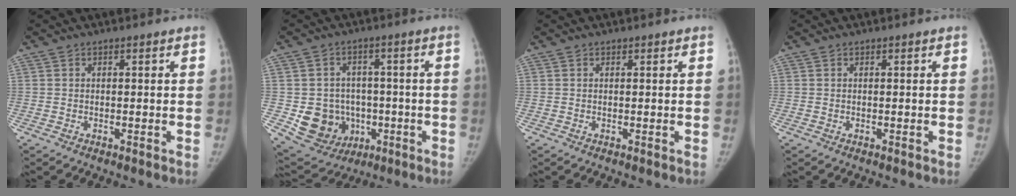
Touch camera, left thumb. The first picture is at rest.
{"total": 12.2, "force": [-2.5, 10.8, 5.1], "torque": [-0.054, 0.012, -0.022]}
{"total": 0.0}
{"total": 0.0}